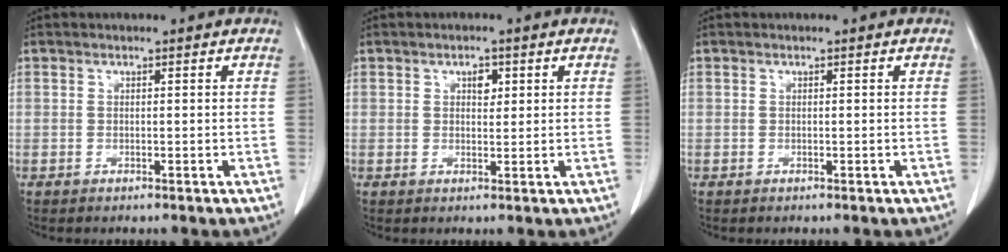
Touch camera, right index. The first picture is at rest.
{"total": 2.0, "force": [0.8, 1.1, 1.4], "torque": [-0.019, 0.000, 0.012]}
{"total": 0.0}